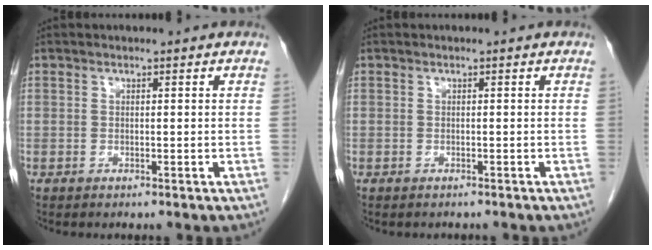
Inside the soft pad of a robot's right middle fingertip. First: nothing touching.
{"total": 0.9, "force": [-0.8, 0.4, 0.1], "torque": [-0.010, -0.001, -0.013]}